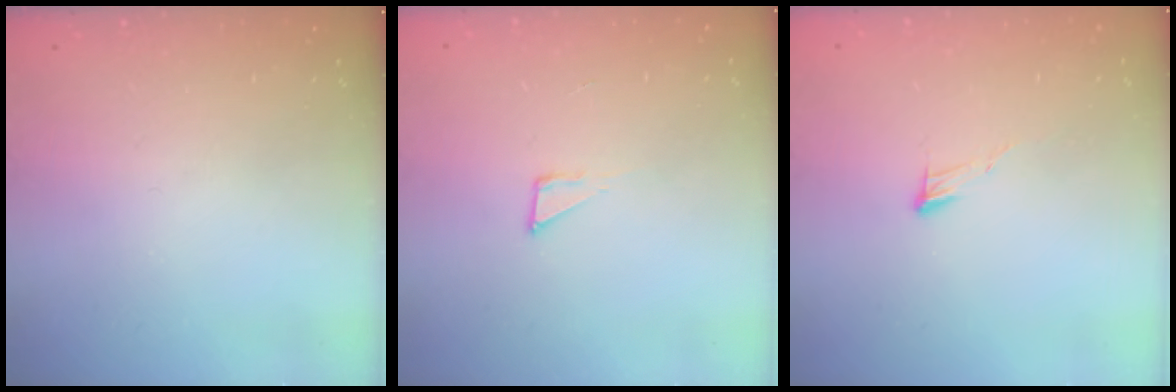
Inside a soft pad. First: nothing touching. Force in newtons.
{"total": 3.7, "press": 3.7, "slide": 0.4}
{"total": 4.0, "press": 4.0, "slide": 0.3}